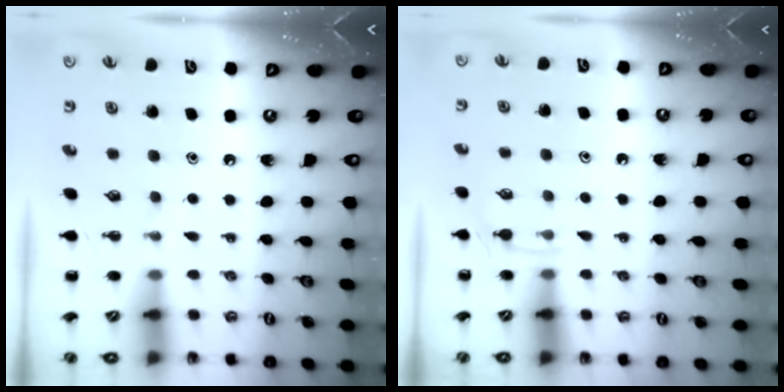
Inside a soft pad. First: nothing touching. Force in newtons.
{"total": 4.3, "press": 4.1, "slide": 1.4}